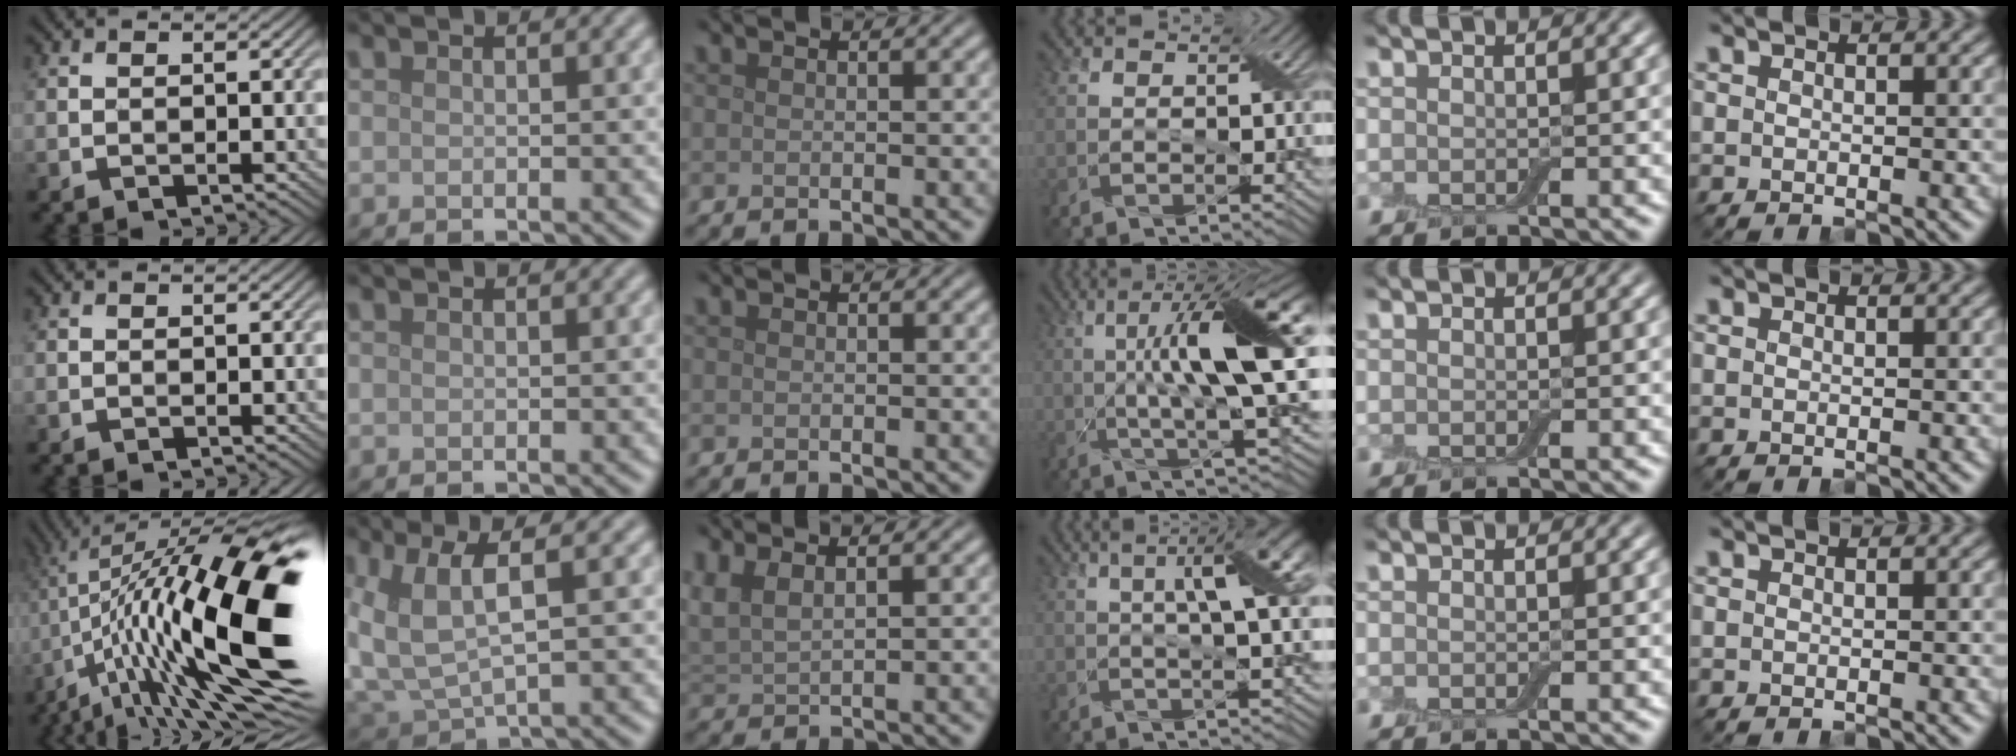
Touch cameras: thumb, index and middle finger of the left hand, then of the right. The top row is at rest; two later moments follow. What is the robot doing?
{"motion": "wrap", "object": "cling film"}